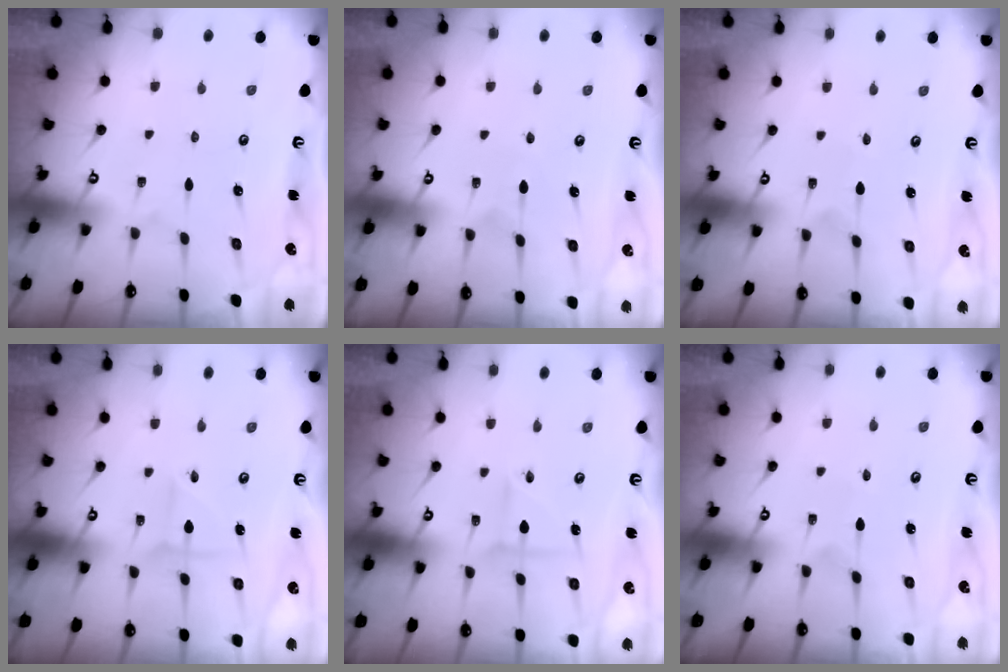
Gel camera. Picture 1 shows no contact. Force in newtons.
{"total": 3.8, "press": 3.8, "slide": 0.4}
{"total": 2.6, "press": 2.6, "slide": 0.3}
{"total": 2.4, "press": 2.4, "slide": 0.2}
{"total": 3.6, "press": 3.6, "slide": 0.3}
{"total": 2.6, "press": 2.6, "slide": 0.3}